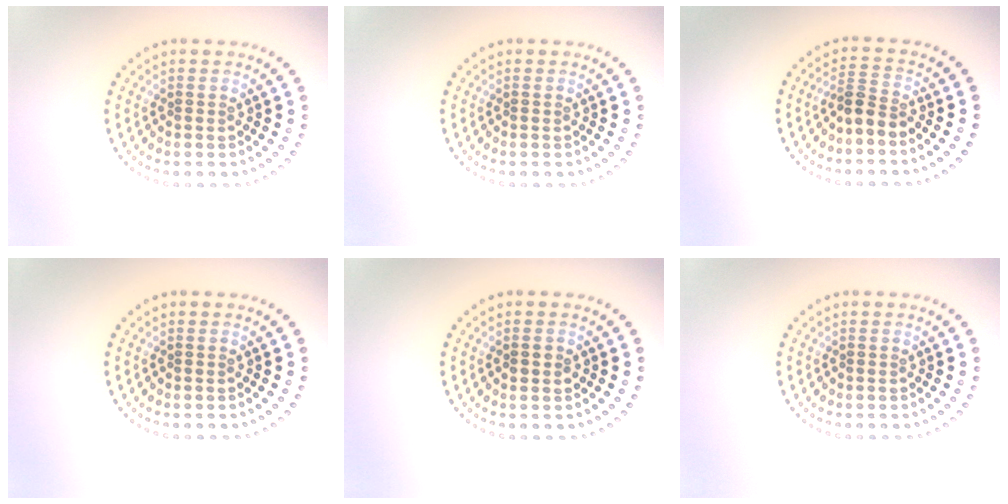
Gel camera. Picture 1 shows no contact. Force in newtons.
{"total": 0.0}
{"total": 2.4, "press": 1.8, "slide": 1.6}
{"total": 0.0}
{"total": 1.1, "press": 1.1, "slide": 0.2}
{"total": 0.0}